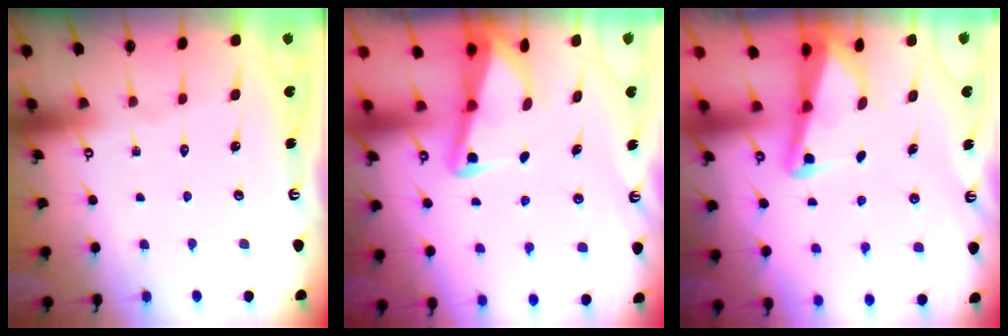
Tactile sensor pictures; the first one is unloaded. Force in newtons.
{"total": 2.3, "press": 2.3, "slide": 0.3}
{"total": 2.3, "press": 2.3, "slide": 0.3}